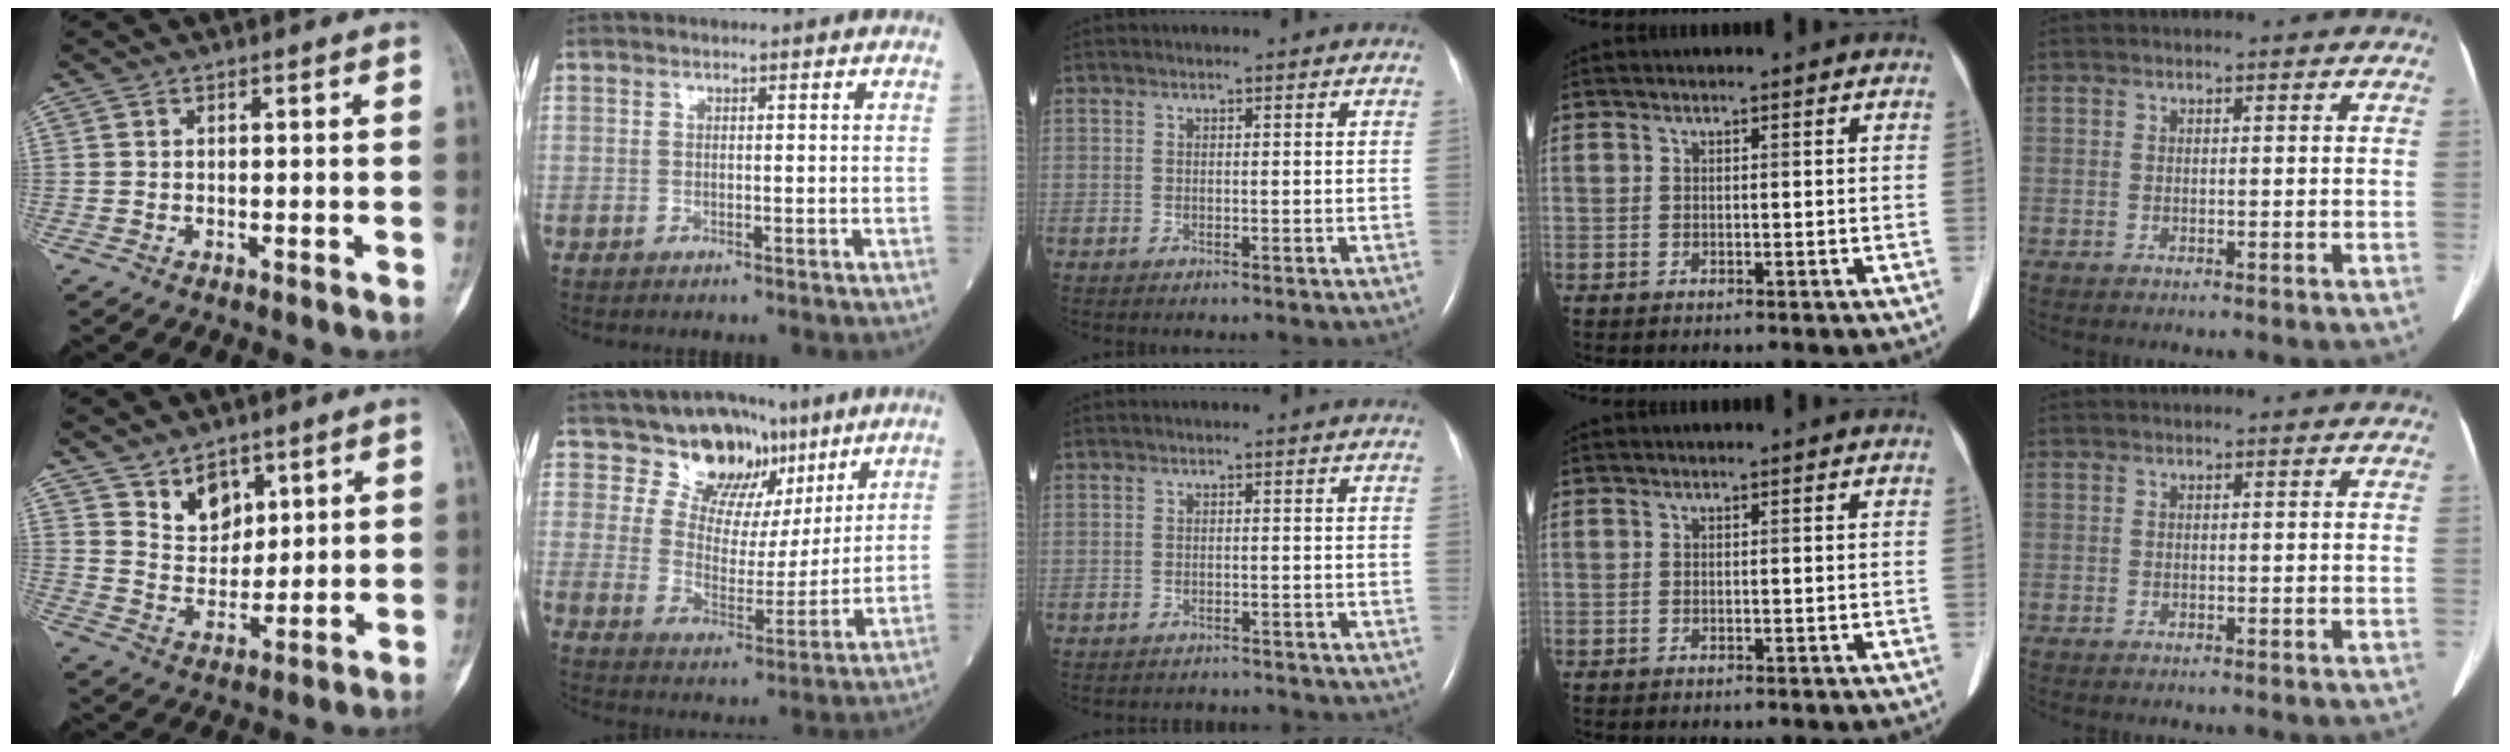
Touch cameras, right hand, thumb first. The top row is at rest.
{"thumb": {"total": 7.4, "force": [4.6, 4.9, 3.1], "torque": [-0.024, -0.038, 0.093]}, "index": {"total": 10.2, "force": [7.1, 6.4, 3.5], "torque": [-0.049, 0.004, 0.122]}, "middle": {"total": 4.3, "force": [-4.2, 0.6, 0.1], "torque": [-0.001, -0.007, -0.055]}}